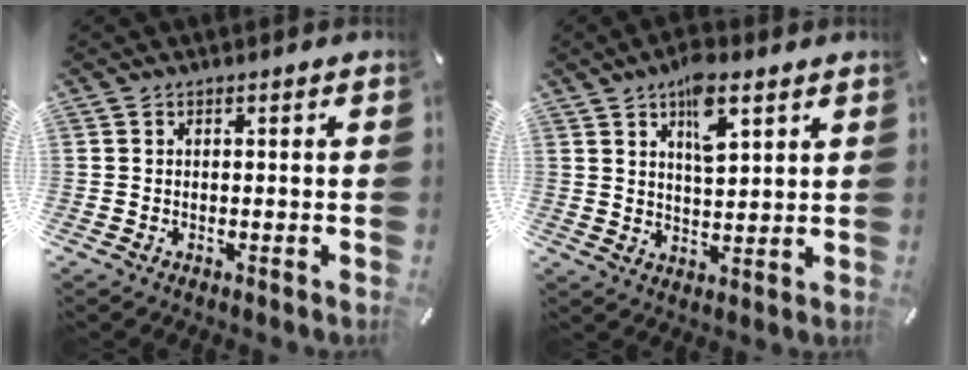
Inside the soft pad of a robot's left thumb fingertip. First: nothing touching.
{"total": 10.3, "force": [6.1, 4.7, 6.9], "torque": [-0.101, -0.022, 0.103]}